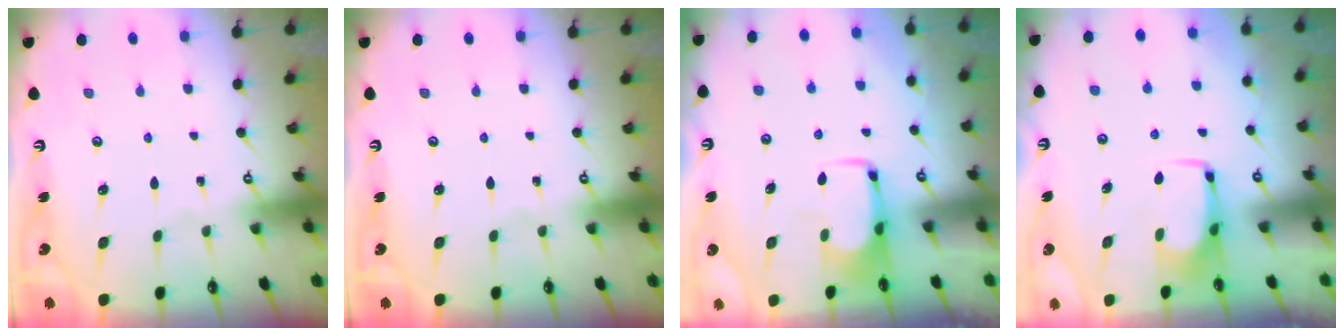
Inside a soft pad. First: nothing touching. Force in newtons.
{"total": 0.0}
{"total": 1.7, "press": 1.7, "slide": 0.5}
{"total": 1.0, "press": 0.9, "slide": 0.4}